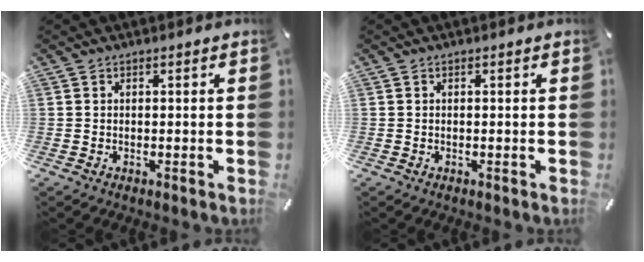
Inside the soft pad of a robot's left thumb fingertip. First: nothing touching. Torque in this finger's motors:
{"motor_torque": [-0.02, 0.01, -0.02, 0.09, 0.00]}